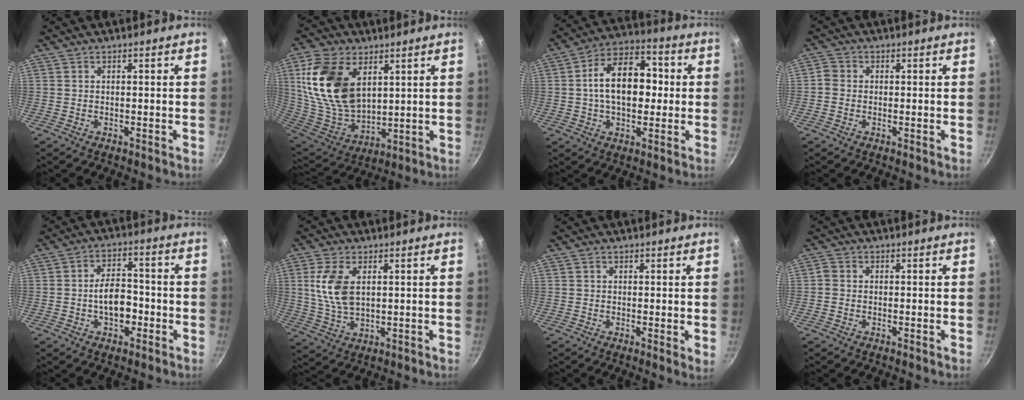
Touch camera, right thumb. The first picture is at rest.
{"total": 19.5, "force": [6.7, 12.1, 13.8], "torque": [-0.250, -0.033, 0.141]}
{"total": 15.2, "force": [0.8, 9.6, 11.7], "torque": [-0.150, 0.031, -0.002]}
{"total": 2.3, "force": [-0.5, 2.0, 1.0], "torque": [-0.014, 0.011, -0.018]}
{"total": 7.8, "force": [-2.0, 4.8, 5.8], "torque": [-0.069, 0.023, -0.035]}
{"total": 9.2, "force": [2.1, 5.2, 7.3], "torque": [-0.145, -0.011, 0.045]}
{"total": 2.0, "force": [0.6, 0.7, 1.8], "torque": [-0.021, -0.008, 0.005]}
{"total": 1.5, "force": [-0.3, 1.3, 0.7], "torque": [-0.015, 0.006, -0.013]}